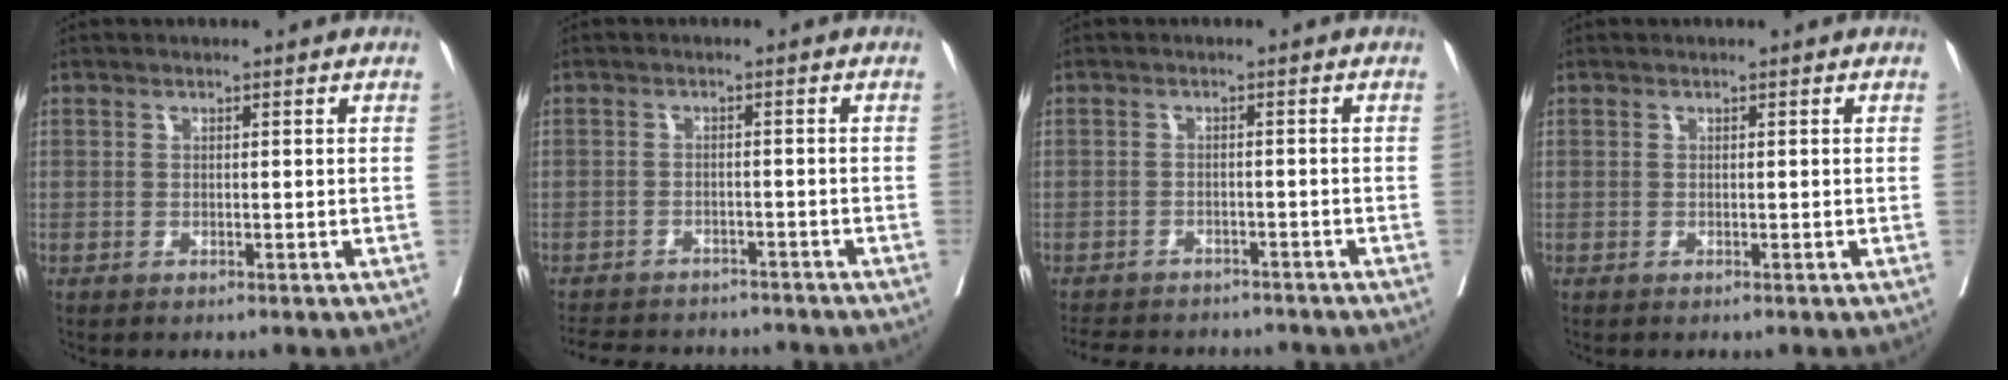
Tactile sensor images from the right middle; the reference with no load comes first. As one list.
[{"total": 11.7, "force": [-10.7, 3.7, 3.1], "torque": [-0.061, 0.006, -0.140]}, {"total": 10.9, "force": [-9.9, 3.7, 2.9], "torque": [-0.056, 0.004, -0.127]}, {"total": 0.0}]